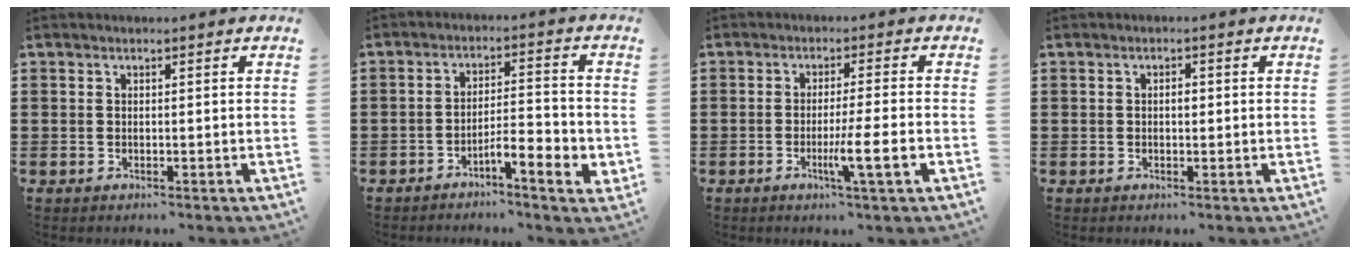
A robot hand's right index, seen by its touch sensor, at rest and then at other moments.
{"total": 5.3, "force": [-3.2, 1.0, 4.1], "torque": [-0.068, 0.002, -0.056]}
{"total": 6.3, "force": [-2.0, -0.2, 6.0], "torque": [-0.096, -0.015, -0.033]}
{"total": 1.3, "force": [0.0, 0.6, 1.2], "torque": [-0.024, 0.002, -0.001]}